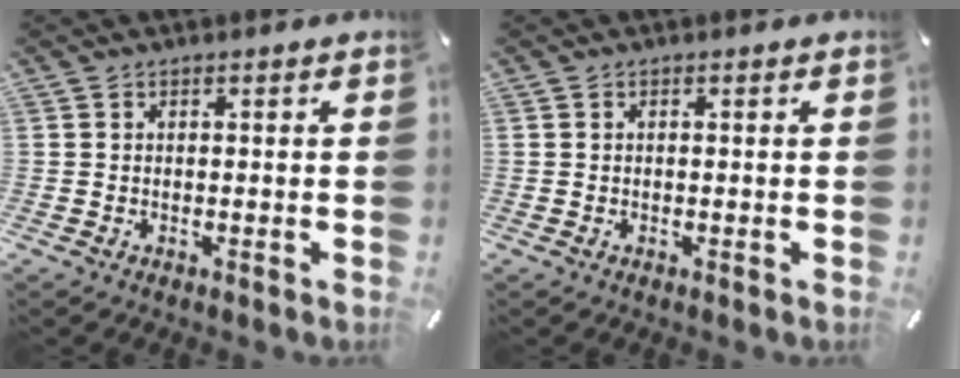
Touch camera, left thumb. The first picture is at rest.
{"total": 0.0}